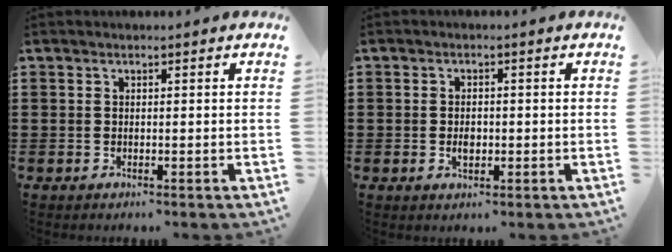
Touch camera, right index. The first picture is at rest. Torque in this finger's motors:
{"motor_torque": [0.99, 1.04, 0.04, 0.00]}